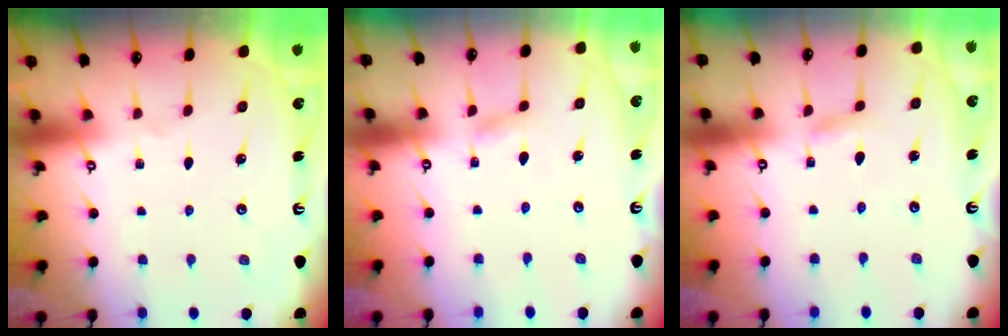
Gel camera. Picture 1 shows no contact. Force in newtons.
{"total": 2.1, "press": 2.1, "slide": 0.1}
{"total": 2.5, "press": 2.5, "slide": 0.2}